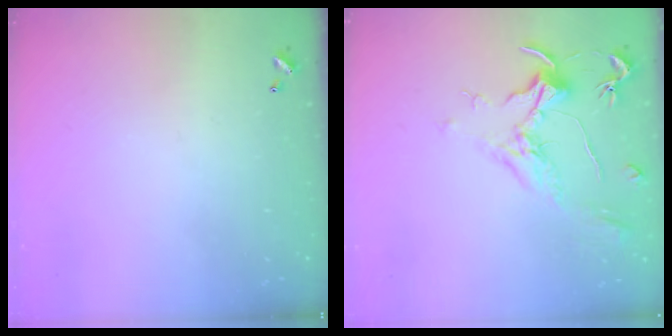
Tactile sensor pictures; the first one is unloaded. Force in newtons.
{"total": 1.8, "press": 1.6, "slide": 0.8}